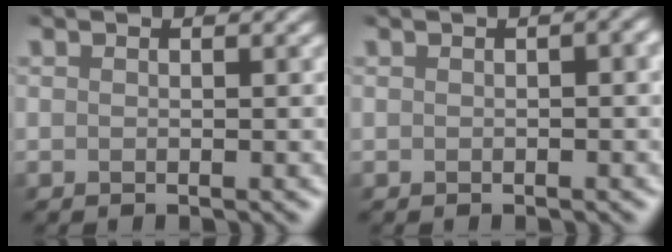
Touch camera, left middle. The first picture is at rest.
{"total": 2.6, "force": [-0.2, 1.4, 2.2], "torque": [-0.016, 0.012, -0.009]}